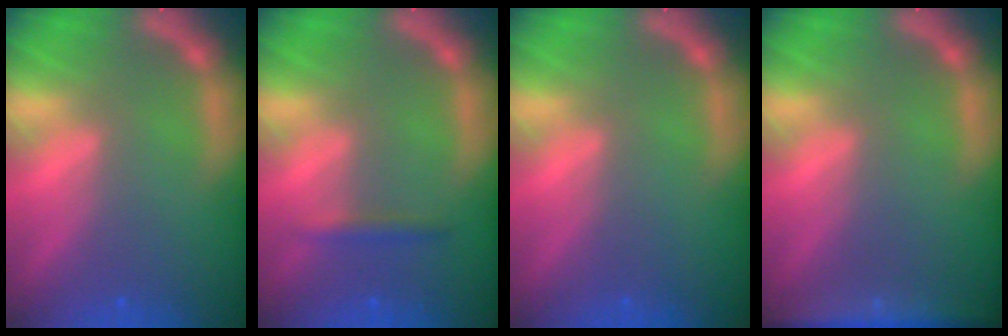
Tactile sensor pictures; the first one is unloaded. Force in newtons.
{"total": 1.4}
{"total": 0.0}
{"total": 5.5}